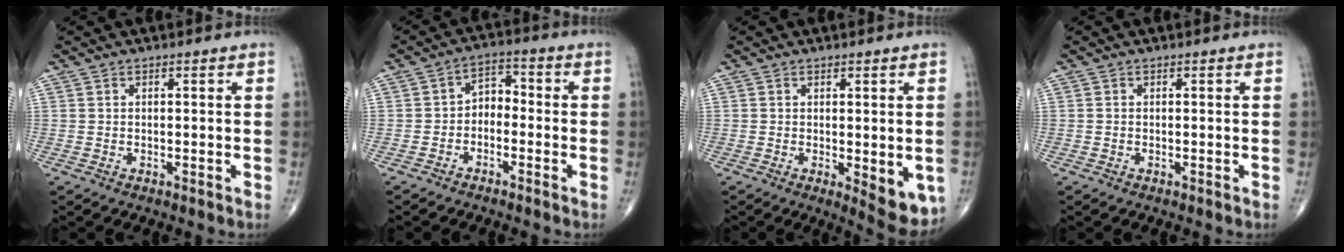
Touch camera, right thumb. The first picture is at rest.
{"total": 4.2, "force": [-1.6, 2.9, 2.6], "torque": [-0.024, 0.032, -0.041]}
{"total": 7.4, "force": [-1.6, 2.8, 6.7], "torque": [-0.075, -0.018, -0.015]}
{"total": 0.0}